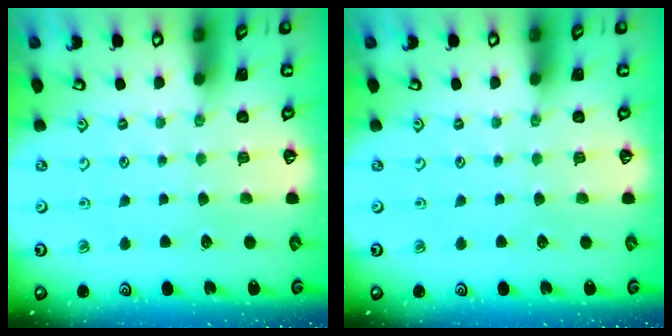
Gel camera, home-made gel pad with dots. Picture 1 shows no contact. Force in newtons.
{"total": 0.0}